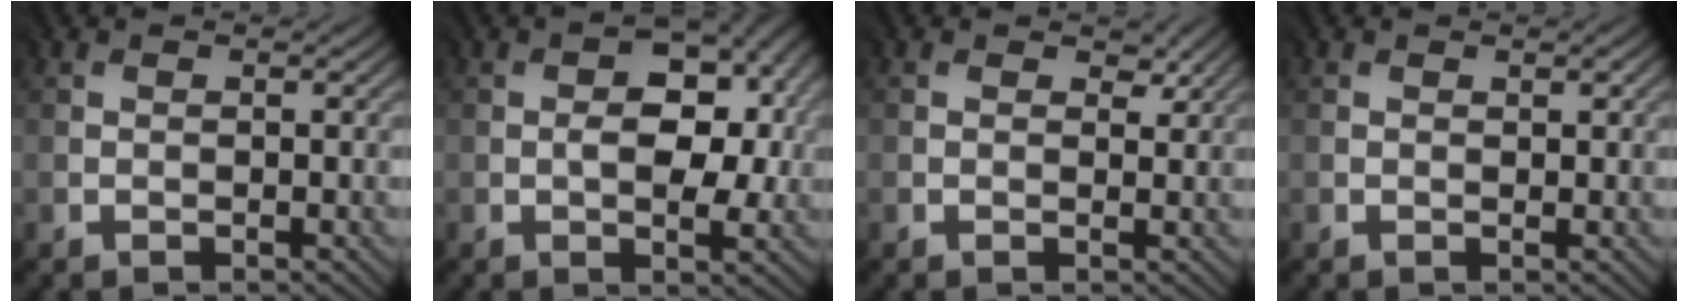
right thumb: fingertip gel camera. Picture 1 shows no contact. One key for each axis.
{"total": 7.6, "fx": 0.2, "fy": 4.2, "fz": 6.3, "tx": -0.095, "ty": -0.003, "tz": 0.005}
{"total": 2.1, "fx": 1.1, "fy": 1.3, "fz": 1.3, "tx": -0.020, "ty": -0.005, "tz": 0.019}
{"total": 0.7, "fx": 0.5, "fy": 0.3, "fz": 0.4, "tx": -0.005, "ty": -0.003, "tz": 0.011}